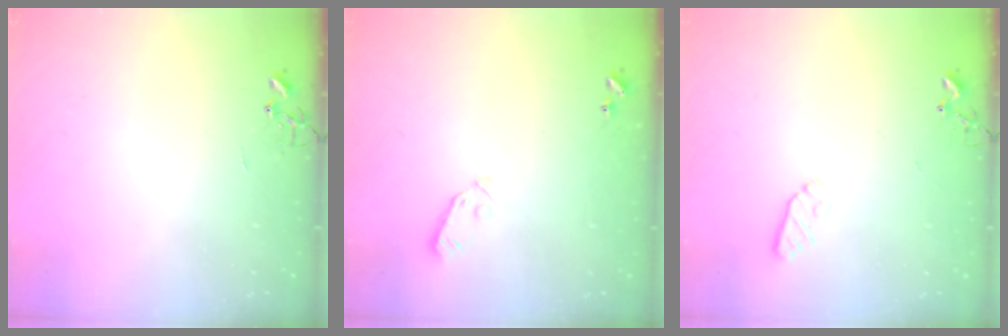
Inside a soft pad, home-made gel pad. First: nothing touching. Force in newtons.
{"total": 4.1, "press": 4.0, "slide": 0.7}
{"total": 5.0, "press": 4.9, "slide": 0.9}